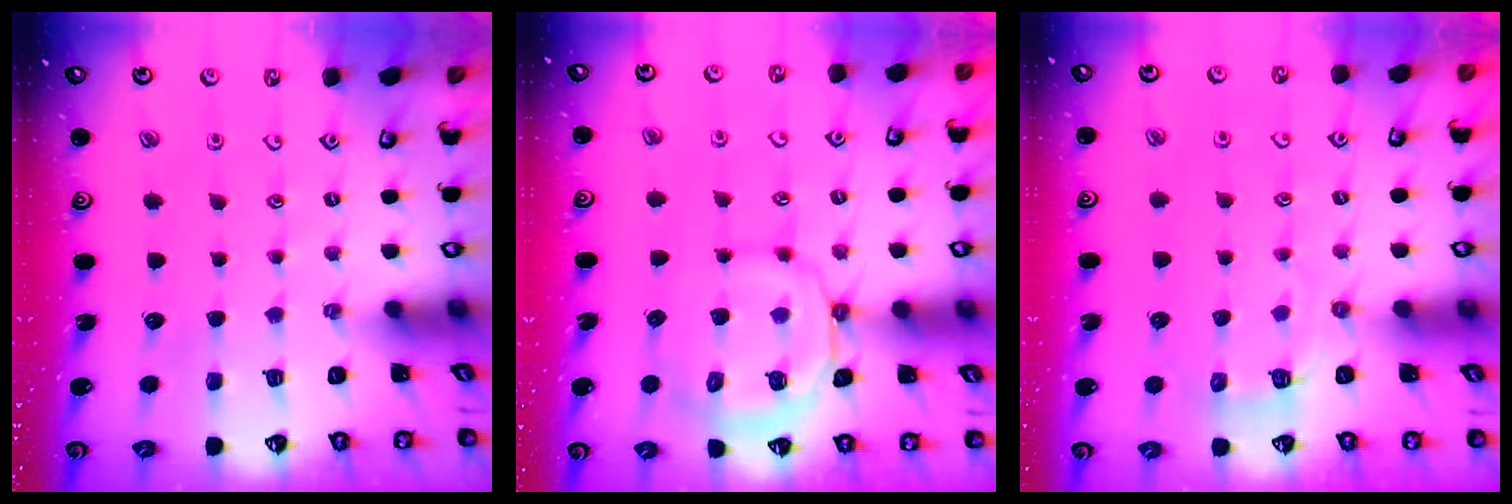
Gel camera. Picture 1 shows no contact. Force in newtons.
{"total": 11.7, "press": 11.7, "slide": 1.3}
{"total": 3.6, "press": 2.8, "slide": 2.1}